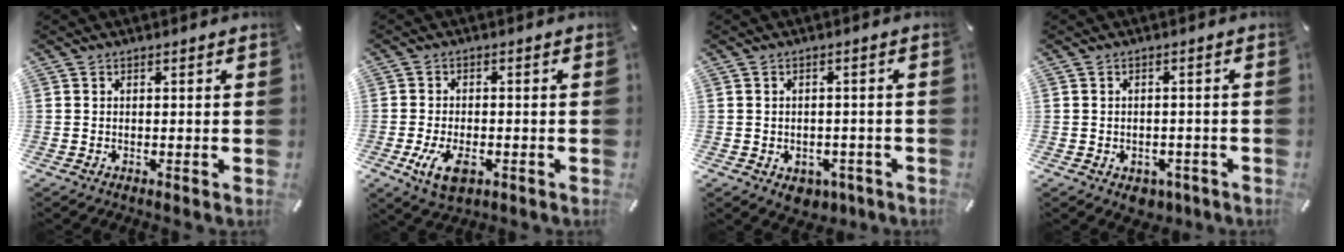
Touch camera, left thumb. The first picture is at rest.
{"total": 7.1, "force": [-2.5, 4.0, 5.3], "torque": [-0.114, -0.004, -0.048]}
{"total": 3.9, "force": [-2.0, 2.9, 1.7], "torque": [-0.026, 0.013, -0.032]}
{"total": 3.1, "force": [-1.7, 2.3, 1.2], "torque": [-0.019, 0.009, -0.031]}